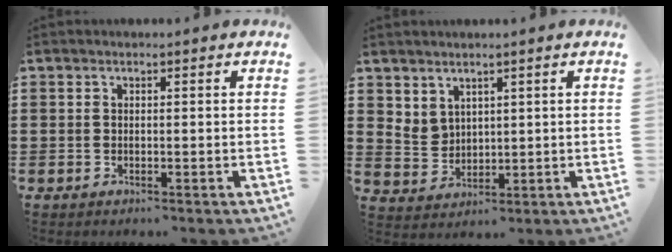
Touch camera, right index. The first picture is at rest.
{"total": 4.0, "force": [3.0, 2.6, 0.5], "torque": [-0.024, 0.001, 0.059]}